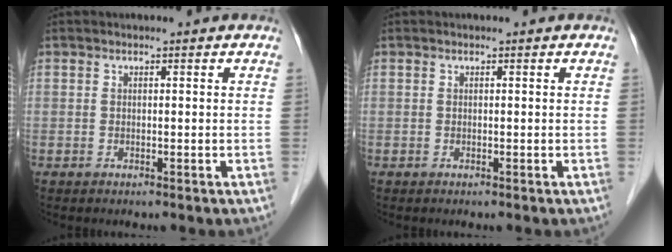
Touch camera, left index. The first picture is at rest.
{"total": 0.0}